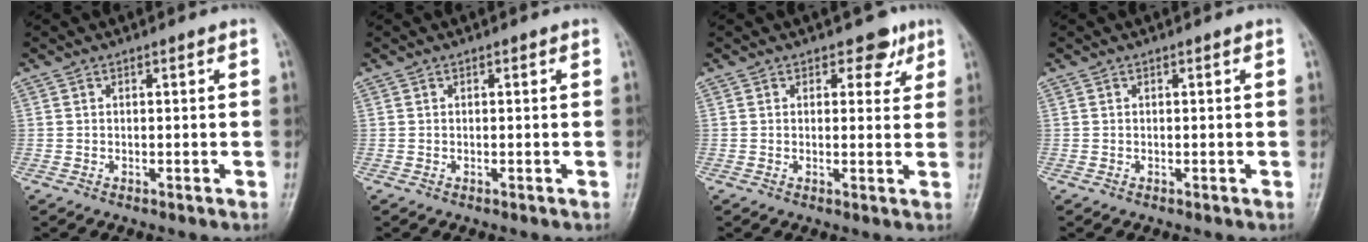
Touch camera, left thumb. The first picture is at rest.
{"total": 0.0}
{"total": 4.1, "force": [2.4, 2.8, 1.8], "torque": [0.009, -0.008, 0.028]}
{"total": 0.0}